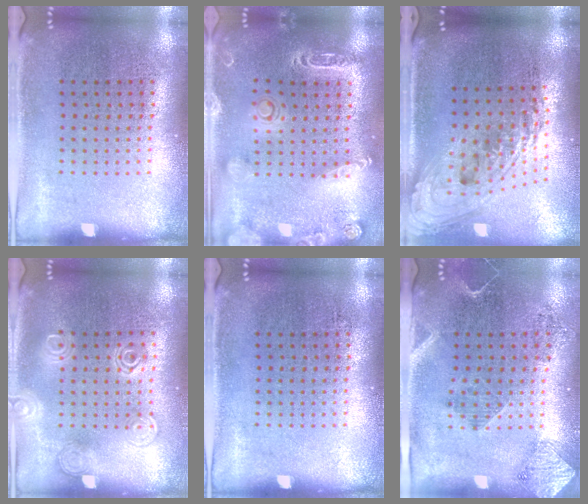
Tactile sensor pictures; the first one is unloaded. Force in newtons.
{"total": 2.0, "press": 1.9, "slide": 0.6}
{"total": 2.4, "press": 1.7, "slide": 1.6}
{"total": 1.2, "press": 1.2, "slide": 0.0}
{"total": 0.0}
{"total": 2.0, "press": 1.7, "slide": 1.1}